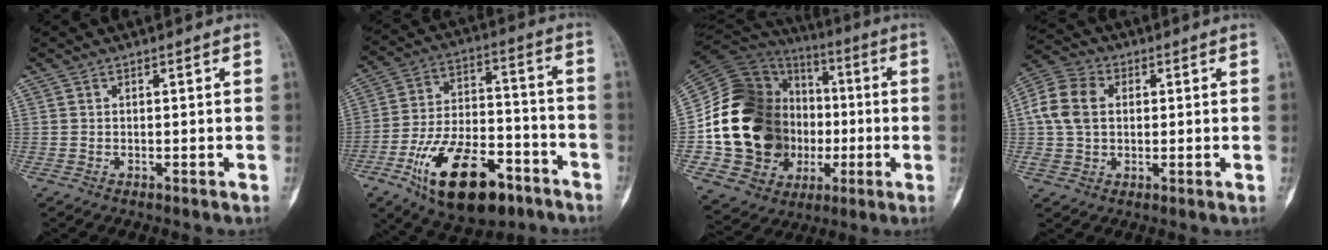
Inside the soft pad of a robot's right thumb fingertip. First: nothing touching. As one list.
[{"total": 21.1, "force": [-11.1, 10.5, 14.5], "torque": [-0.239, 0.069, -0.176]}, {"total": 27.8, "force": [-1.8, 22.6, 16.2], "torque": [-0.271, 0.053, -0.014]}, {"total": 9.7, "force": [1.4, 7.3, 6.2], "torque": [-0.119, 0.020, 0.021]}]